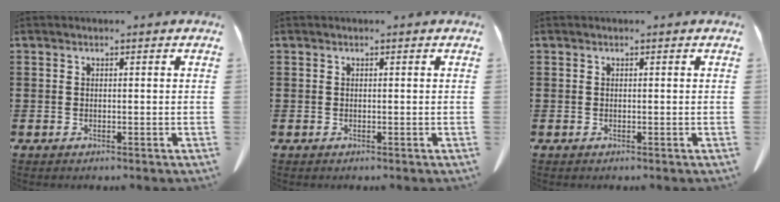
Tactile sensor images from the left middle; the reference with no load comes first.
{"total": 0.0}
{"total": 0.0}